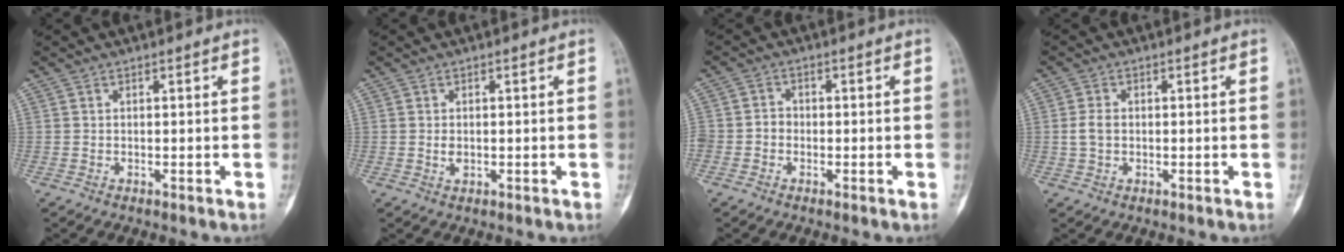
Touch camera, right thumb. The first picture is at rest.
{"total": 1.2, "force": [0.0, 0.8, 1.0], "torque": [-0.014, -0.001, 0.001]}
{"total": 2.7, "force": [-0.9, 2.3, 1.1], "torque": [-0.008, 0.011, -0.022]}
{"total": 2.8, "force": [-0.1, 2.0, 2.0], "torque": [-0.043, 0.007, -0.002]}